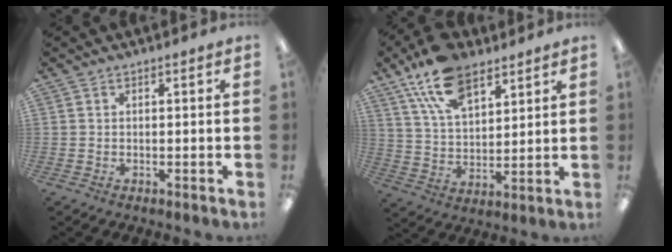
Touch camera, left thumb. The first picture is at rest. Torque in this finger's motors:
{"motor_torque": [0.17, 0.19, 1.43, -1.35, 0.12]}